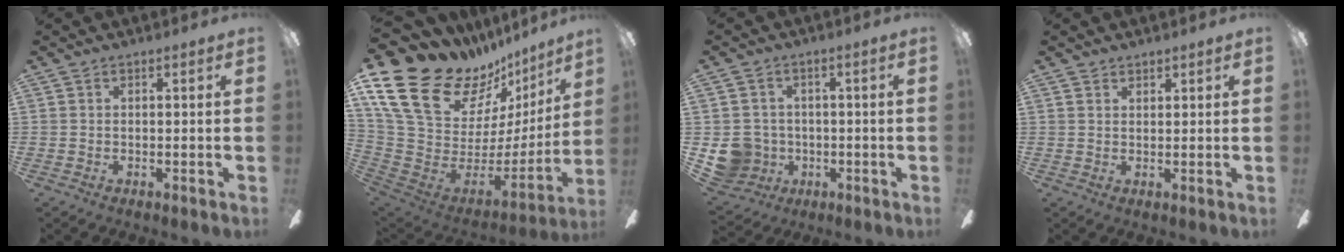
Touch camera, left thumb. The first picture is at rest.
{"total": 24.9, "force": [16.0, 13.7, 13.2], "torque": [-0.223, -0.119, 0.321]}
{"total": 8.4, "force": [-1.6, 8.0, 2.0], "torque": [-0.071, 0.016, -0.023]}
{"total": 1.5, "force": [1.4, 0.6, 0.0], "torque": [0.001, -0.002, 0.028]}